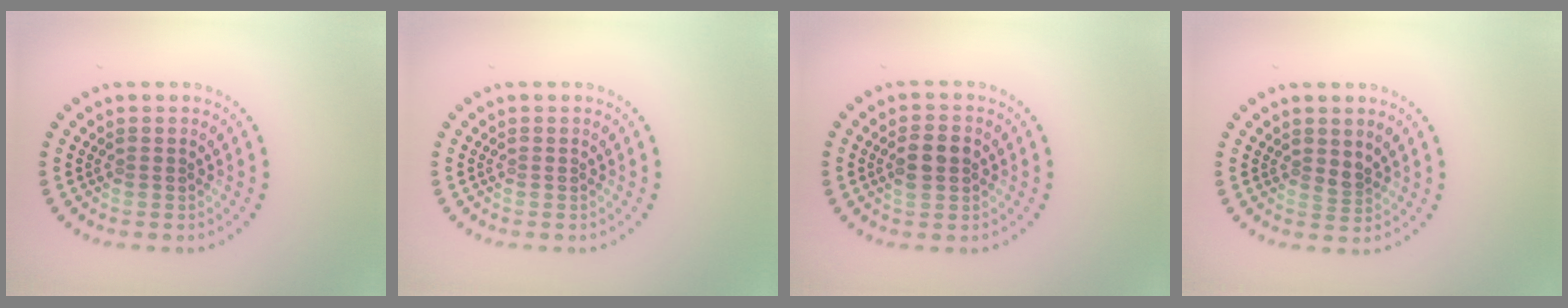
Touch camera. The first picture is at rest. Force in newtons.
{"total": 0.0}
{"total": 2.6, "press": 2.6, "slide": 0.2}
{"total": 1.2, "press": 0.9, "slide": 0.8}